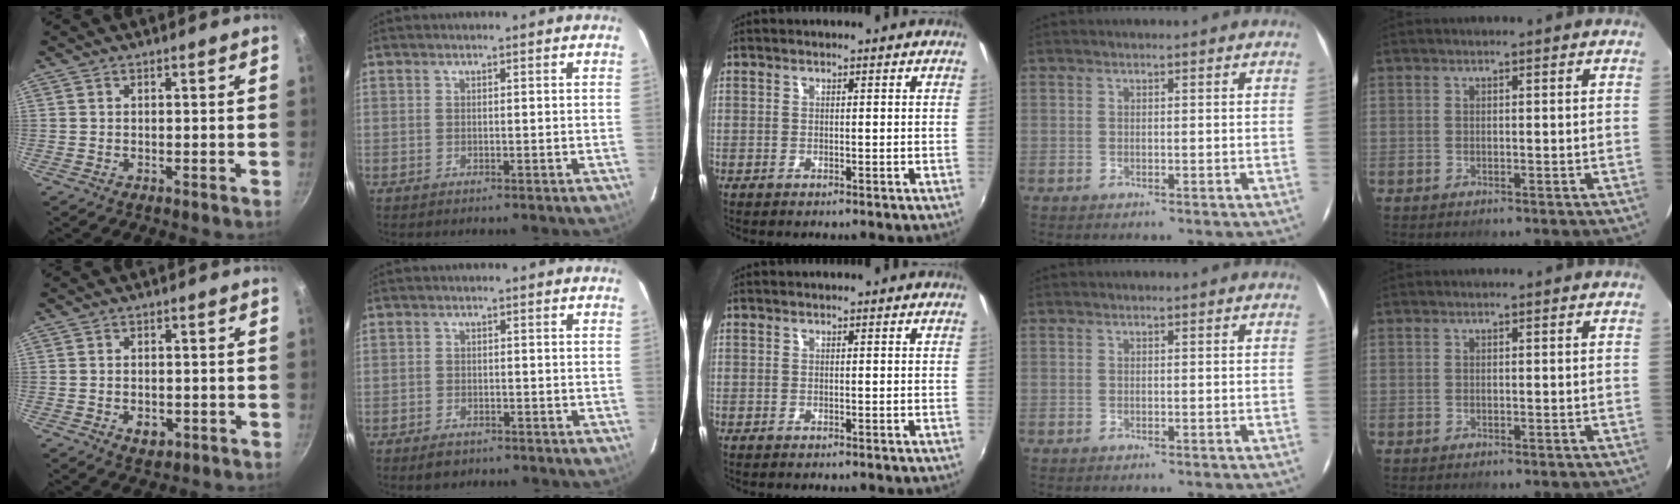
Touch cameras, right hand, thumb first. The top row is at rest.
{"thumb": {"total": 3.6, "force": [-1.1, 2.5, 2.4], "torque": [-0.033, 0.003, -0.011]}, "index": {"total": 2.9, "force": [-2.1, 1.7, 1.0], "torque": [-0.026, -0.001, -0.031]}}